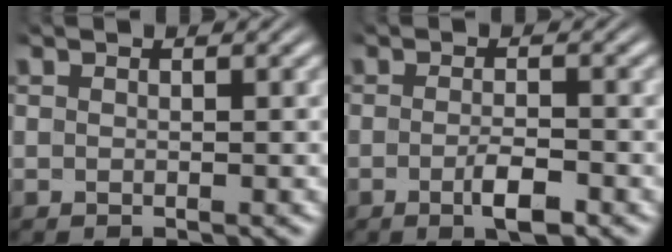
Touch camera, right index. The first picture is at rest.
{"total": 2.8, "force": [-1.4, 0.7, 2.4], "torque": [-0.039, -0.006, -0.027]}